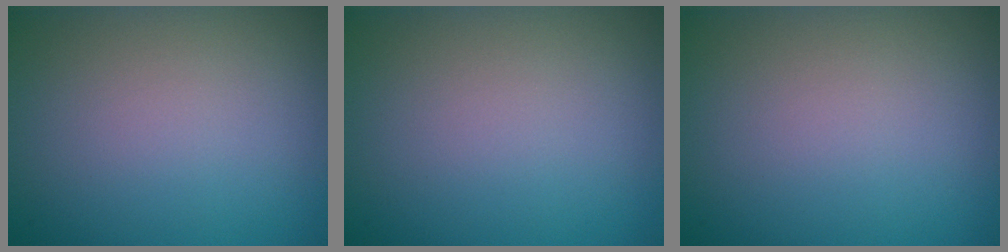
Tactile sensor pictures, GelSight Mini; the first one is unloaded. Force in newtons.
{"total": 0.0}
{"total": 0.0}